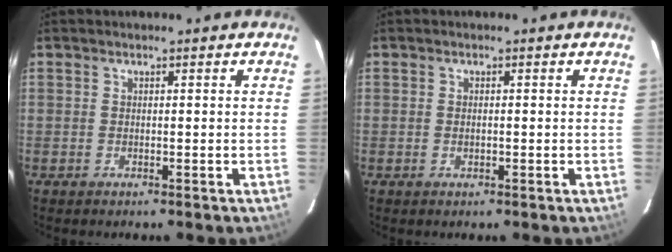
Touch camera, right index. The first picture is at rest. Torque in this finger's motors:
{"motor_torque": [-0.22, 0.15, -0.02, -0.01]}